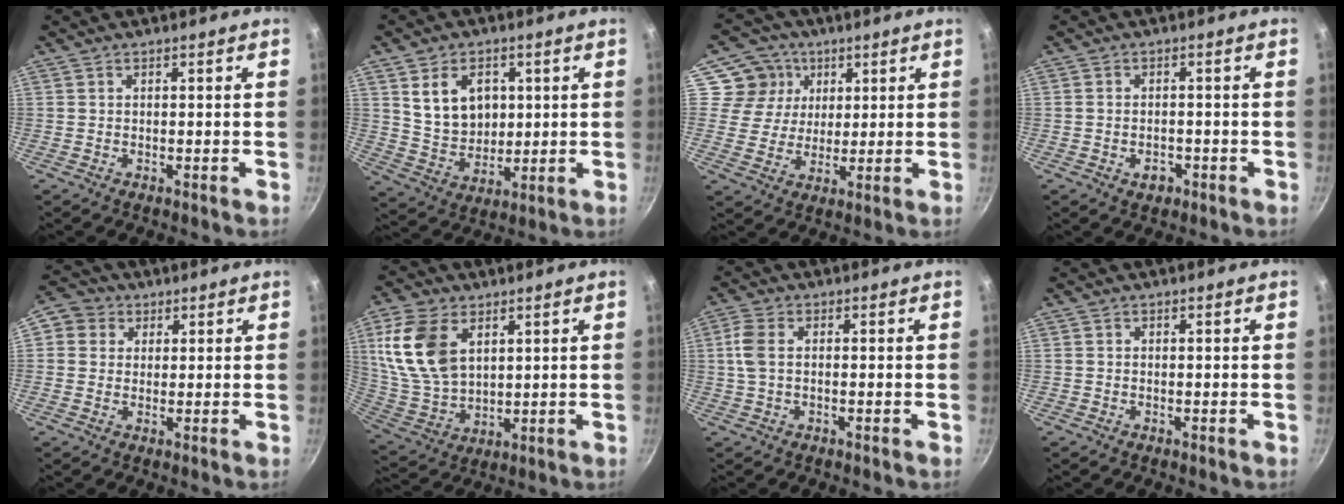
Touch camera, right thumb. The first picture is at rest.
{"total": 11.0, "force": [3.1, 8.1, 6.7], "torque": [-0.089, -0.018, 0.068]}
{"total": 8.7, "force": [3.4, 7.7, 1.8], "torque": [0.006, -0.007, 0.052]}
{"total": 2.8, "force": [-1.4, 1.9, 1.6], "torque": [-0.018, 0.012, -0.017]}
{"total": 5.6, "force": [1.6, 5.1, 1.8], "torque": [0.005, 0.004, 0.011]}
{"total": 15.6, "force": [5.4, 9.9, 10.8], "torque": [-0.201, -0.021, 0.118]}
{"total": 4.6, "force": [0.0, 2.6, 3.8], "torque": [-0.090, 0.010, -0.008]}
{"total": 0.0}